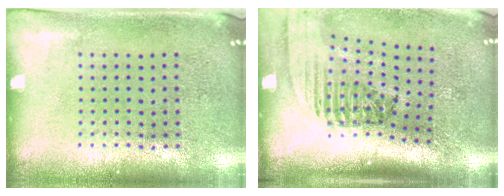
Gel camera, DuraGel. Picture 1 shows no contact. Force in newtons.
{"total": 2.4, "press": 1.6, "slide": 1.7}